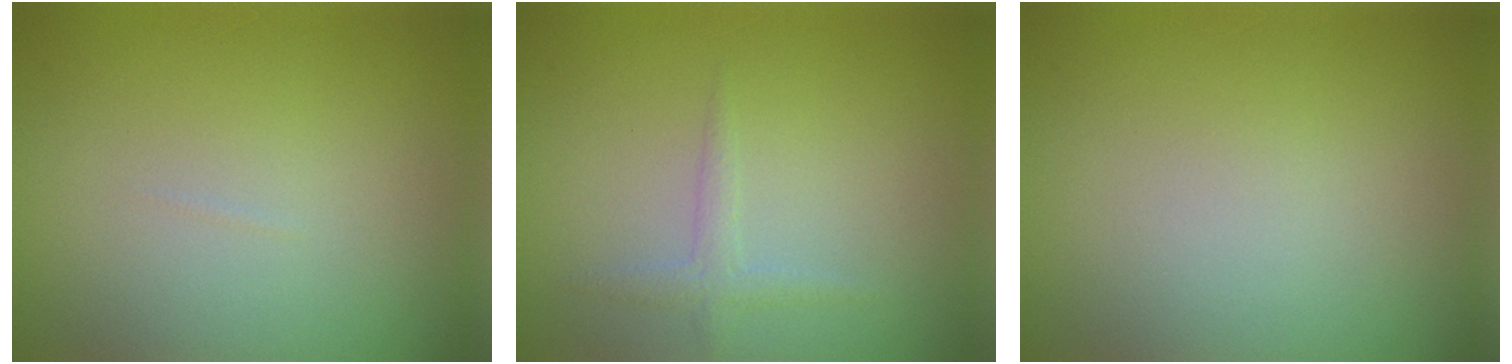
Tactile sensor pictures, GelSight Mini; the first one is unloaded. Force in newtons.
{"total": 1.3, "press": 1.3, "slide": 0.0}
{"total": 0.0}